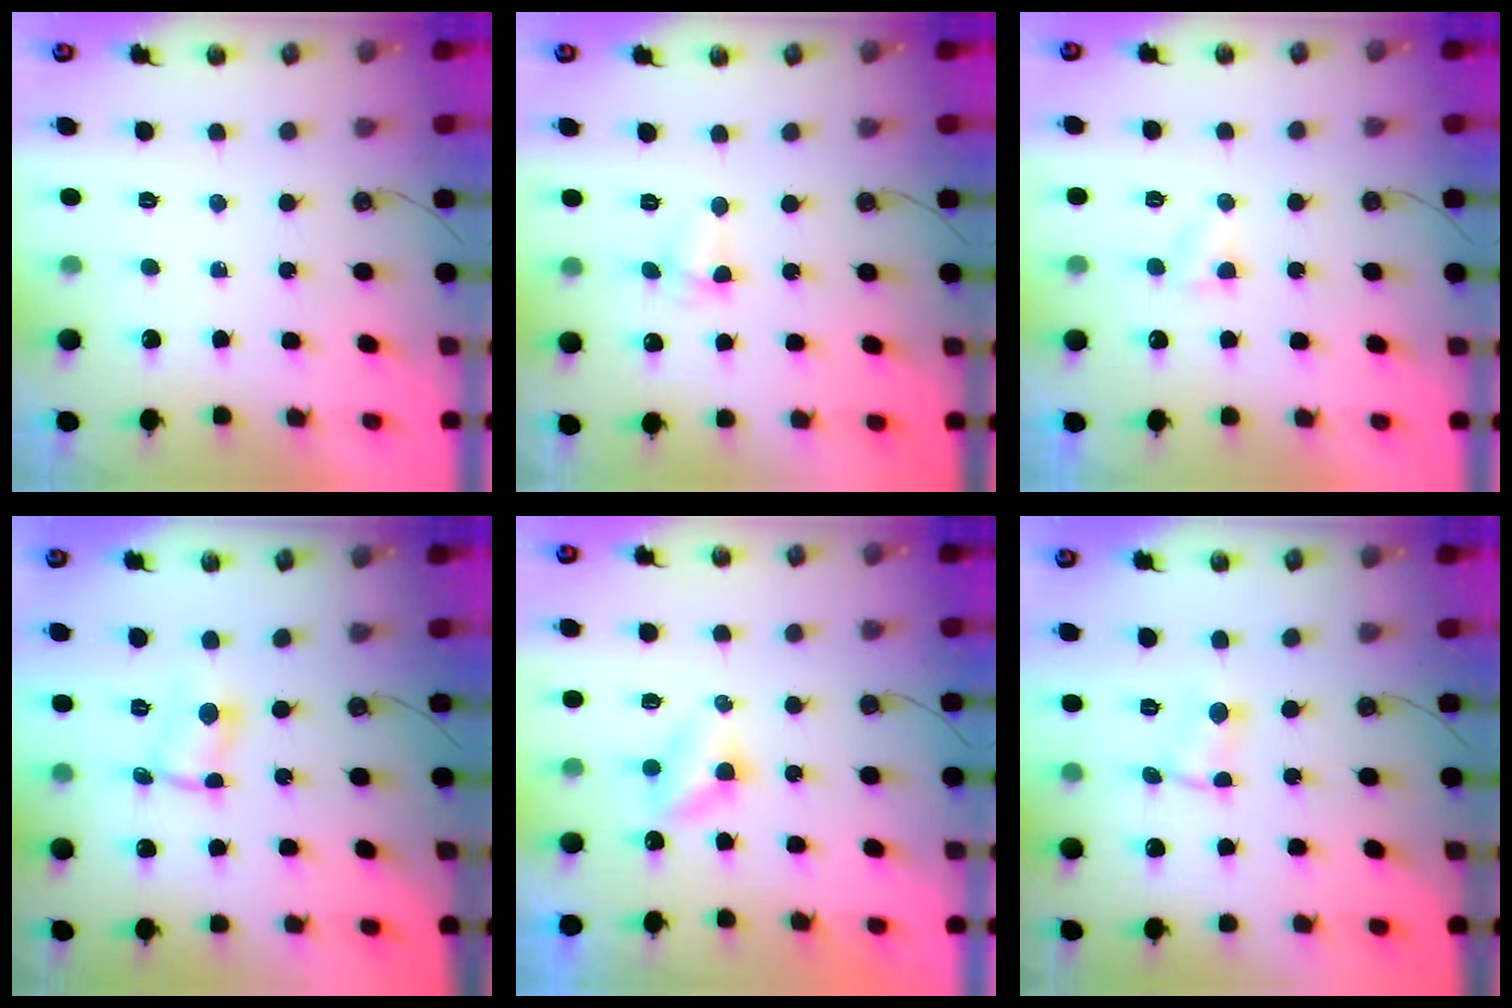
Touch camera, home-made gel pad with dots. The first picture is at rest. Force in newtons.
{"total": 2.6, "press": 2.5, "slide": 0.6}
{"total": 2.7, "press": 2.7, "slide": 0.3}
{"total": 1.0, "press": 0.8, "slide": 0.5}
{"total": 3.7, "press": 3.7, "slide": 0.4}
{"total": 1.2, "press": 1.2, "slide": 0.2}